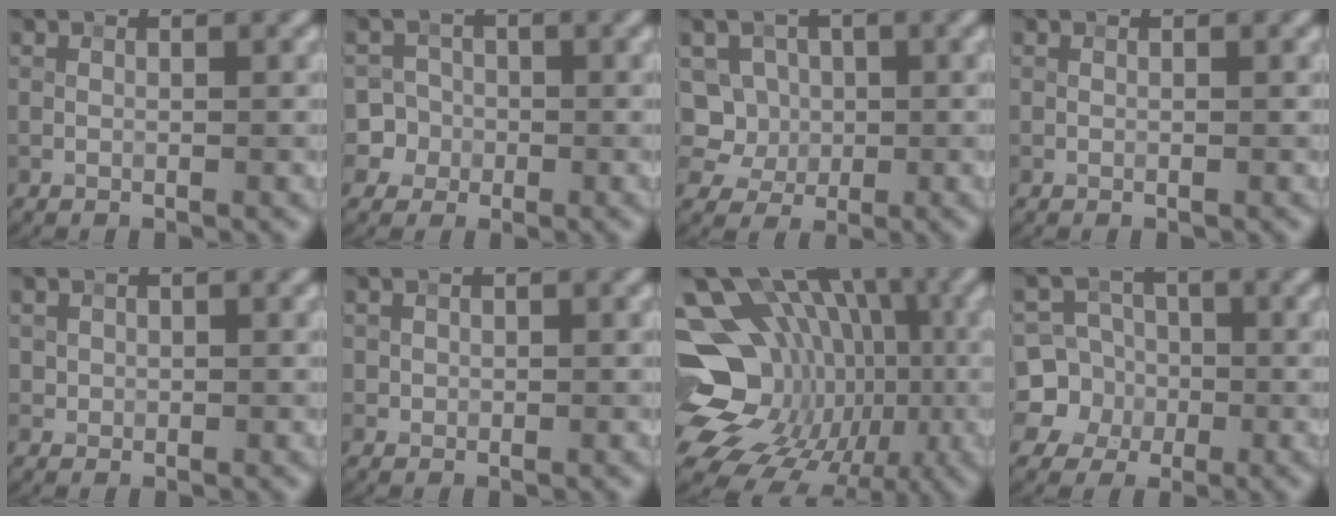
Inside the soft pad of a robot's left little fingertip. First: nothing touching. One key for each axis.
{"total": 4.8, "fx": -1.1, "fy": 4.6, "fz": 0.7, "tx": 0.008, "ty": 0.016, "tz": -0.031}
{"total": 5.2, "fx": 0.3, "fy": 4.9, "fz": 1.7, "tx": -0.025, "ty": 0.024, "tz": -0.002}
{"total": 0.0}
{"total": 1.0, "fx": 0.4, "fy": 0.9, "fz": 0.3, "tx": -0.007, "ty": -0.005, "tz": 0.013}
{"total": 0.7, "fx": 0.2, "fy": 0.7, "fz": 0.1, "tx": -0.003, "ty": -0.003, "tz": 0.006}
{"total": 18.4, "fx": -2.7, "fy": 14.3, "fz": 11.2, "tx": -0.154, "ty": 0.021, "tz": -0.037}
{"total": 7.7, "fx": -1.3, "fy": 7.5, "fz": 1.3, "tx": -0.025, "ty": 0.017, "tz": -0.046}